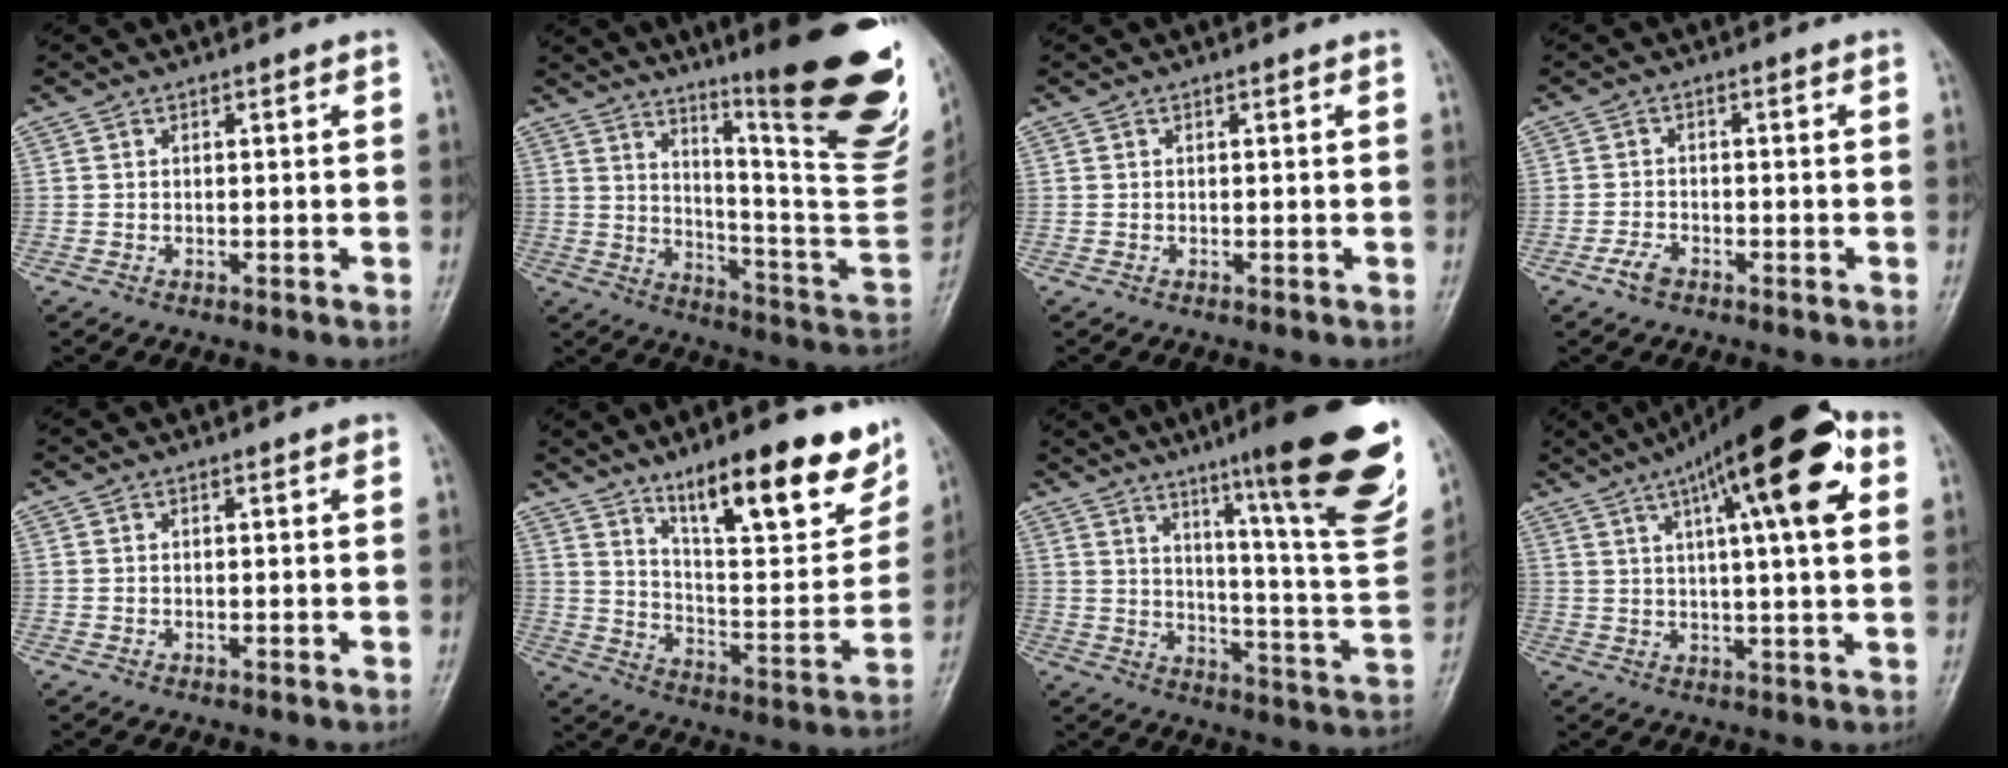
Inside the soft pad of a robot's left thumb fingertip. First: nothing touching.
{"total": 28.8, "force": [15.2, 4.7, 24.0], "torque": [-0.262, -0.077, 0.230]}
{"total": 0.0}
{"total": 2.7, "force": [-1.8, 1.4, 1.5], "torque": [-0.032, 0.008, -0.034]}
{"total": 0.0}
{"total": 20.7, "force": [13.3, 5.9, 14.7], "torque": [-0.173, -0.071, 0.214]}
{"total": 25.8, "force": [15.7, 2.6, 20.3], "torque": [-0.263, -0.075, 0.224]}
{"total": 20.4, "force": [8.5, 5.2, 17.8], "torque": [-0.259, 0.012, 0.123]}